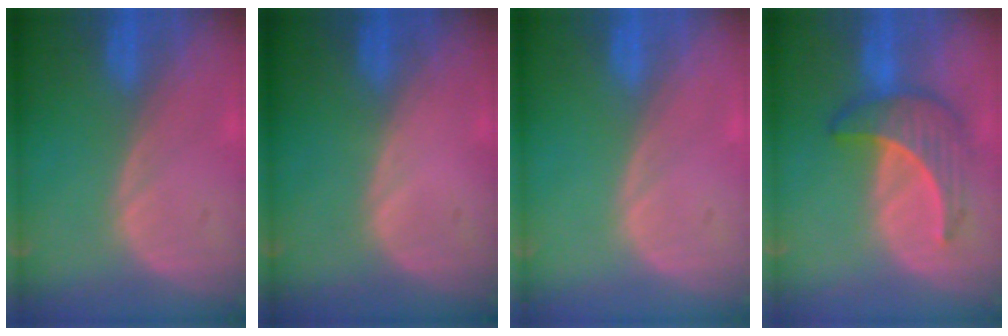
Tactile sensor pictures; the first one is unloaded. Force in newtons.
{"total": 0.0}
{"total": 0.0}
{"total": 6.5, "press": 6.4, "slide": 1.1}